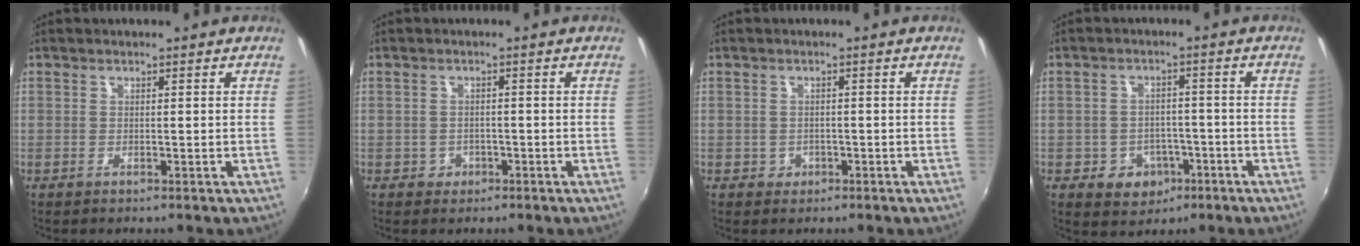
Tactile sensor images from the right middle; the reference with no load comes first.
{"total": 2.6, "force": [-1.0, 2.4, 0.5], "torque": [-0.014, 0.002, -0.011]}
{"total": 2.2, "force": [-0.6, 2.0, 0.5], "torque": [-0.011, 0.001, -0.005]}
{"total": 7.0, "force": [-3.0, 5.8, 2.3], "torque": [-0.057, 0.013, -0.024]}